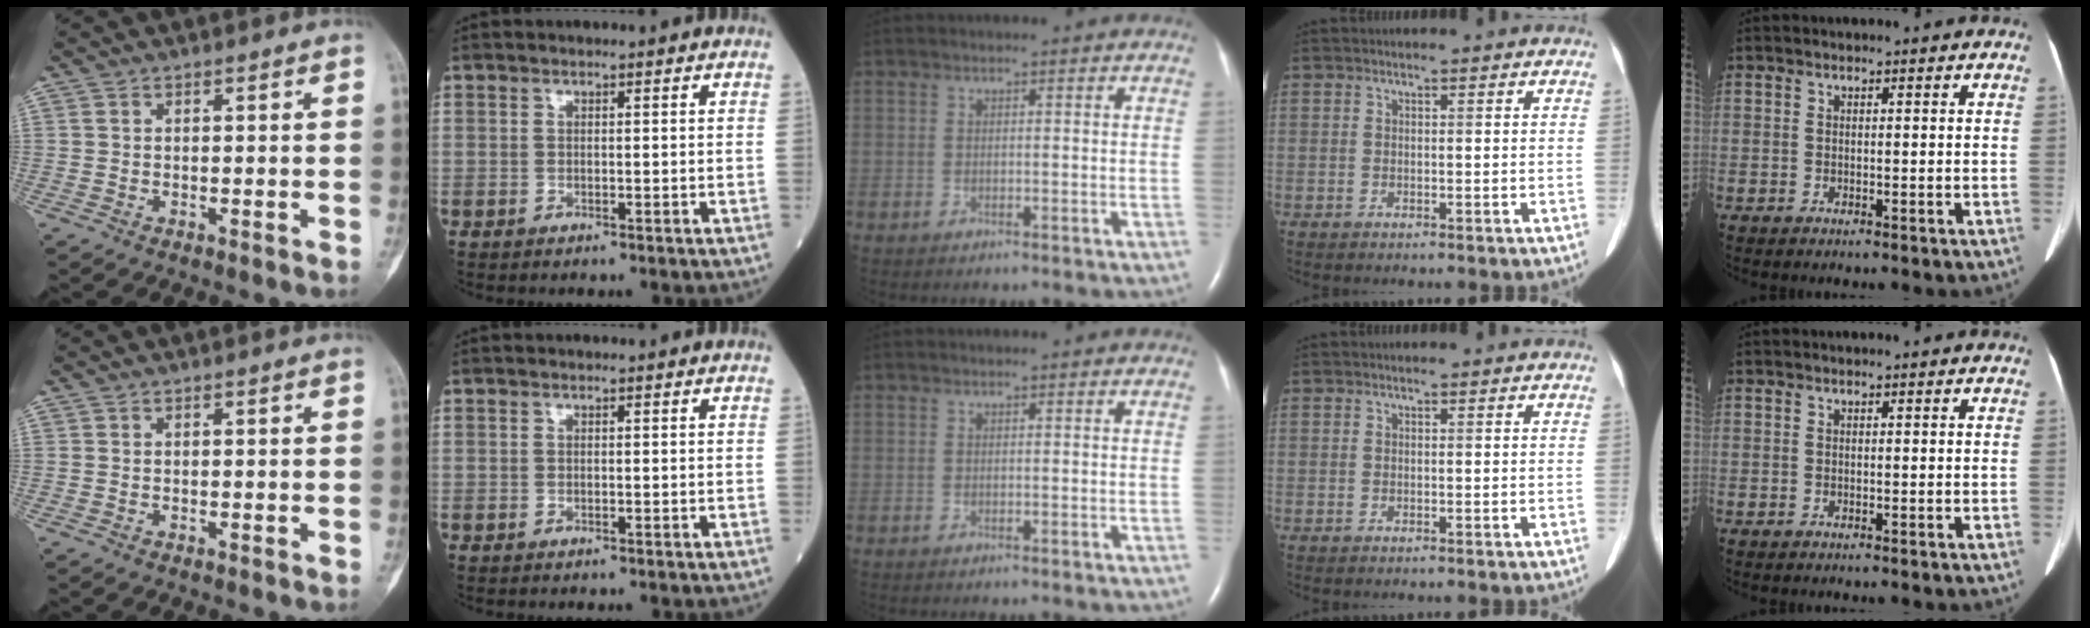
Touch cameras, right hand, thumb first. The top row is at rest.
{}